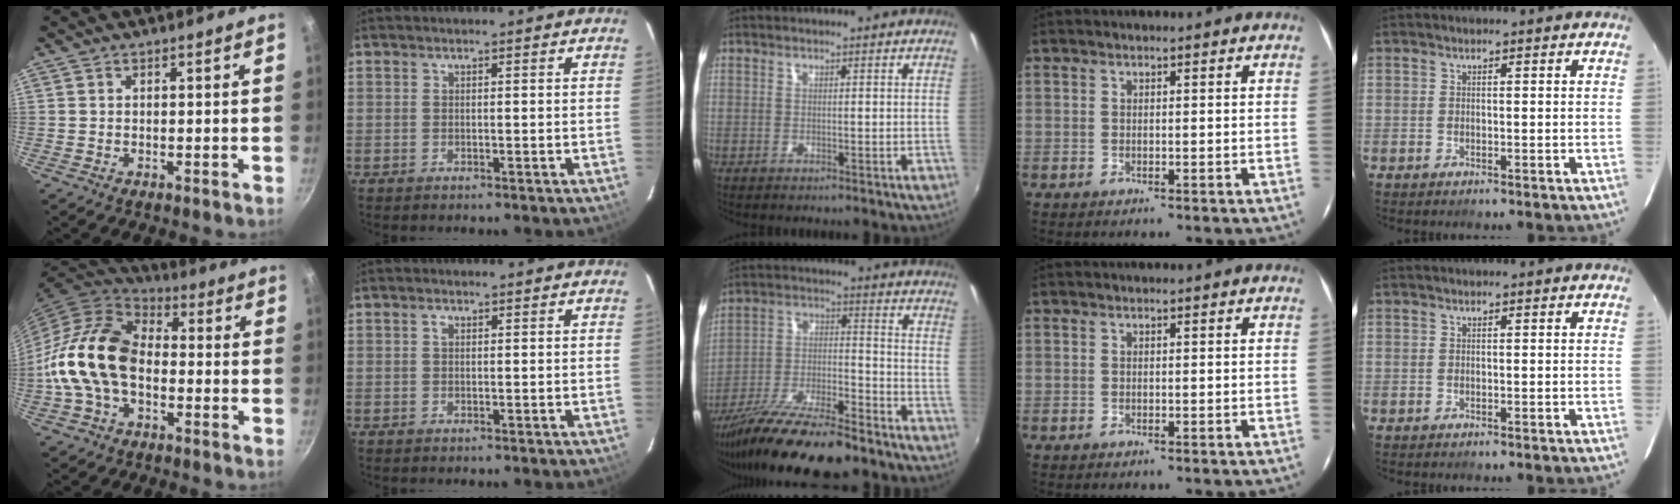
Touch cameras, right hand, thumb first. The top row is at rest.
{"thumb": {"total": 16.7, "force": [-2.6, 11.2, 12.2], "torque": [-0.205, 0.038, -0.066]}, "index": {"total": 0.8, "force": [0.2, 0.6, 0.5], "torque": [-0.011, 0.004, 0.004]}, "middle": {"total": 18.4, "force": [-14.3, 4.0, 10.8], "torque": [-0.206, -0.033, -0.241]}}